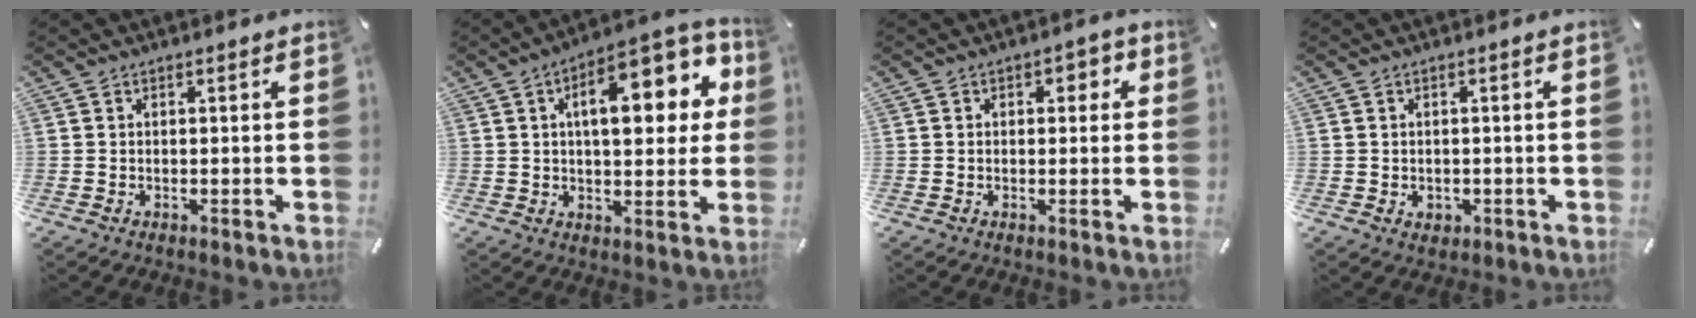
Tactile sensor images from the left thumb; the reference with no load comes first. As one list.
[{"total": 17.3, "force": [5.6, 7.9, 14.3], "torque": [-0.193, -0.017, 0.085]}, {"total": 2.6, "force": [0.3, 1.8, 1.9], "torque": [-0.022, 0.005, -0.002]}, {"total": 1.6, "force": [-0.2, 1.5, 0.4], "torque": [-0.010, 0.006, -0.007]}]